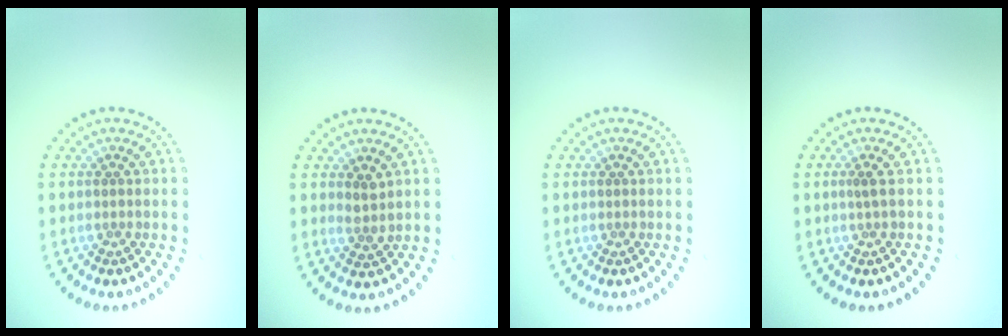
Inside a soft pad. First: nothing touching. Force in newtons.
{"total": 1.5, "press": 1.2, "slide": 0.8}
{"total": 0.0}
{"total": 0.6, "press": 0.4, "slide": 0.5}